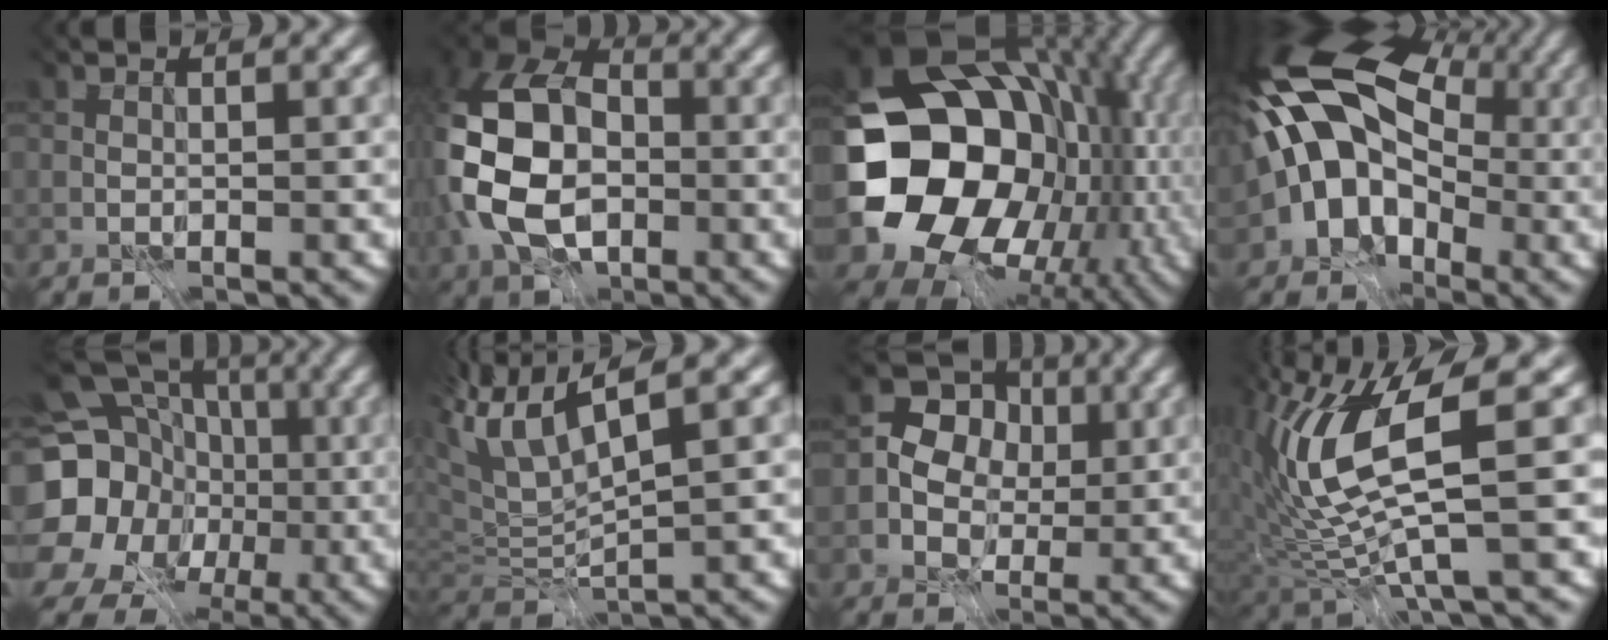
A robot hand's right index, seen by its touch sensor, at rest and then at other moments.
{"total": 11.1, "force": [-3.2, 7.0, 8.0], "torque": [-0.178, -0.017, -0.045]}
{"total": 15.2, "force": [-2.3, 12.5, 8.3], "torque": [-0.151, -0.027, -0.010]}
{"total": 13.1, "force": [-1.9, 8.4, 9.9], "torque": [-0.155, 0.003, -0.031]}
{"total": 19.1, "force": [-2.6, 17.4, 7.4], "torque": [-0.168, -0.002, -0.055]}
{"total": 4.3, "force": [0.7, 0.2, 4.3], "torque": [-0.101, 0.000, 0.035]}
{"total": 6.0, "force": [-0.9, 5.2, 2.8], "torque": [-0.029, 0.012, -0.018]}
{"total": 8.4, "force": [0.1, 1.1, 8.3], "torque": [-0.197, -0.022, 0.033]}